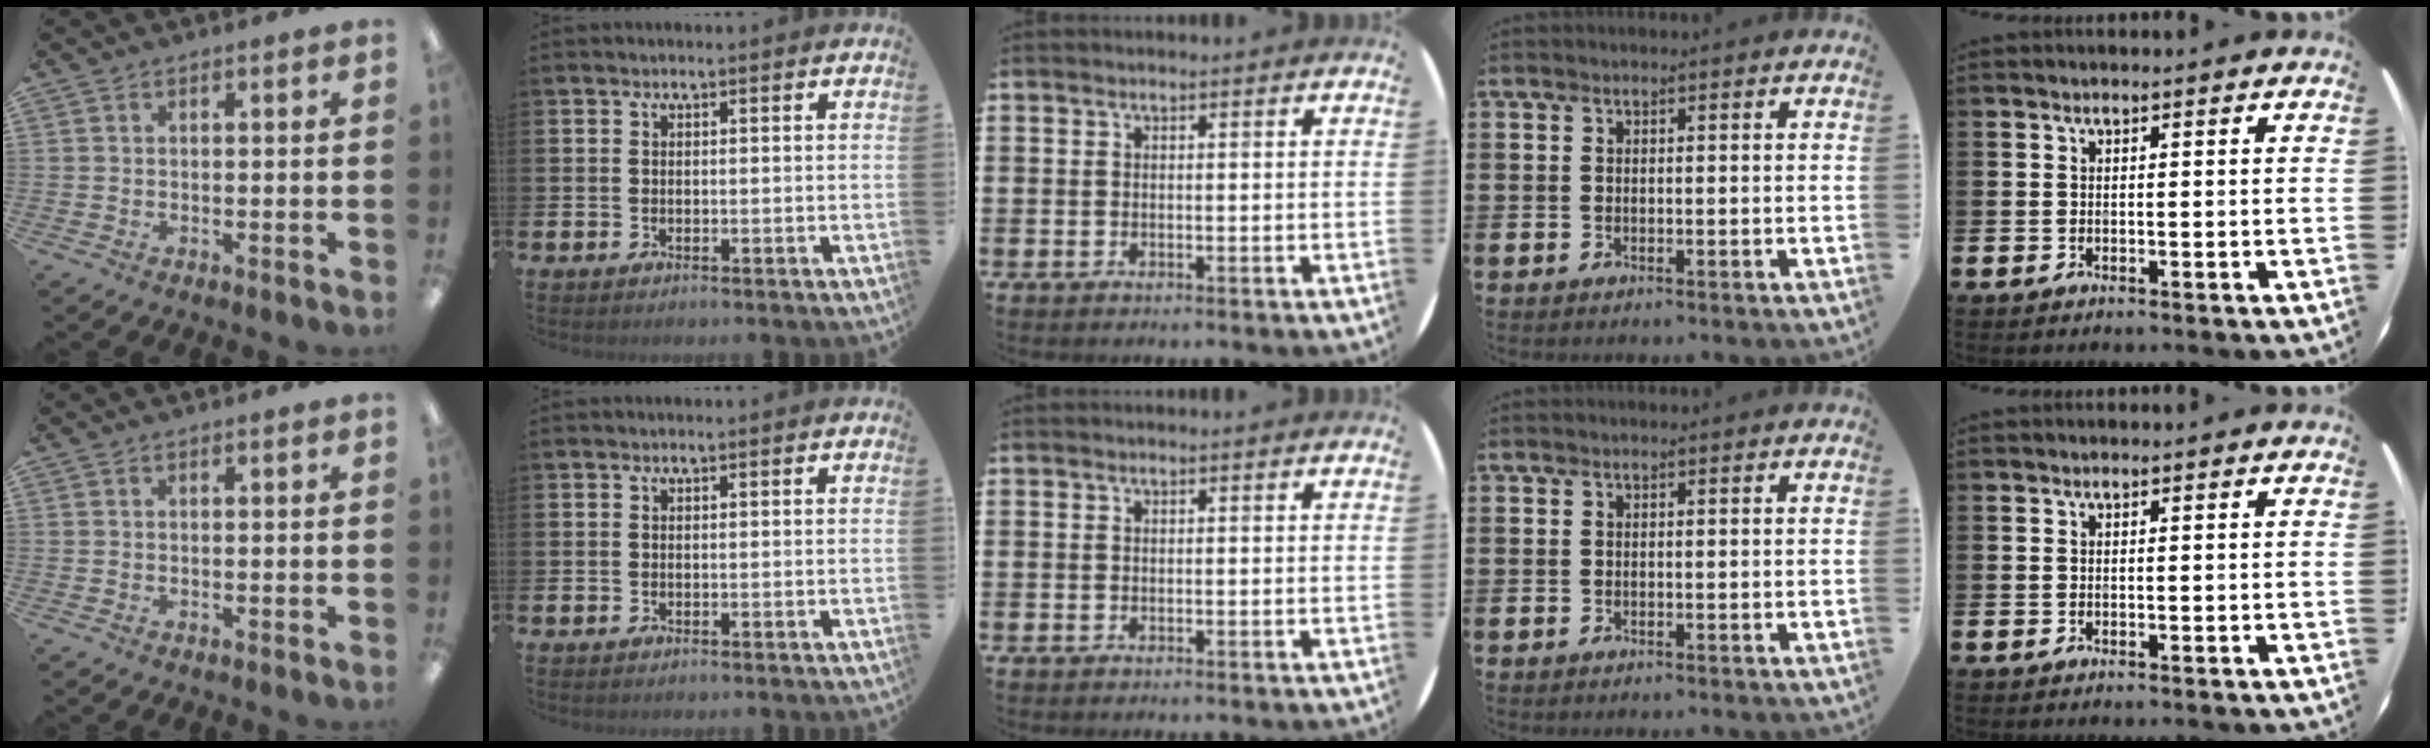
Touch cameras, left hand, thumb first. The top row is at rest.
{}